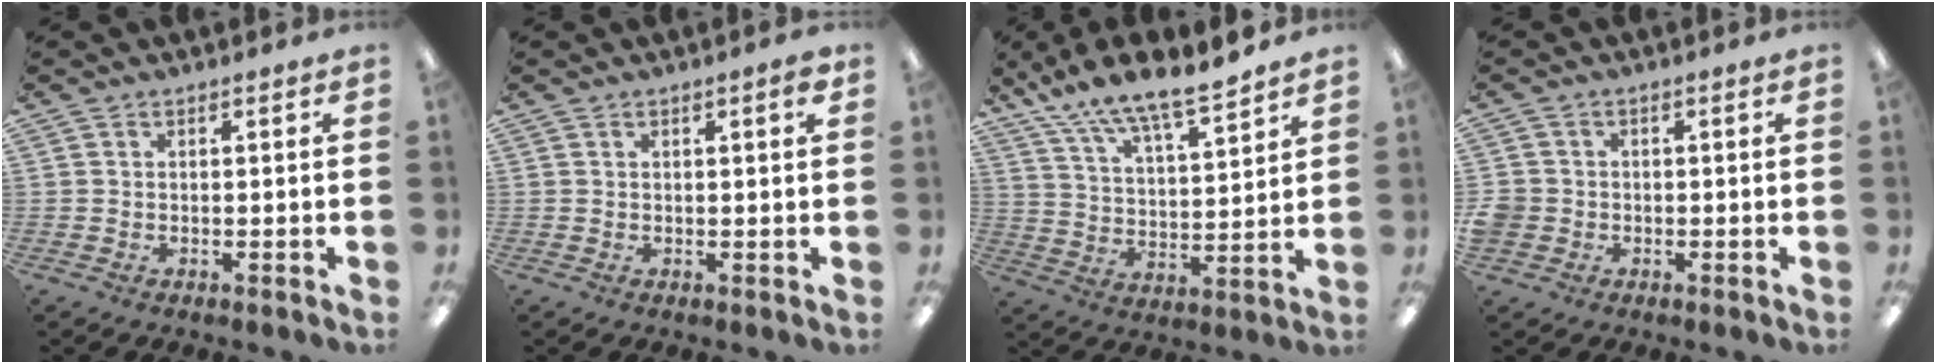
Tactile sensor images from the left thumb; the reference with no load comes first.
{"total": 2.0, "force": [1.1, 0.4, 1.6], "torque": [-0.024, 0.001, 0.016]}
{"total": 12.8, "force": [11.7, 1.9, 4.8], "torque": [-0.096, -0.081, 0.208]}
{"total": 3.2, "force": [-0.8, 3.0, 0.7], "torque": [-0.018, 0.002, -0.016]}